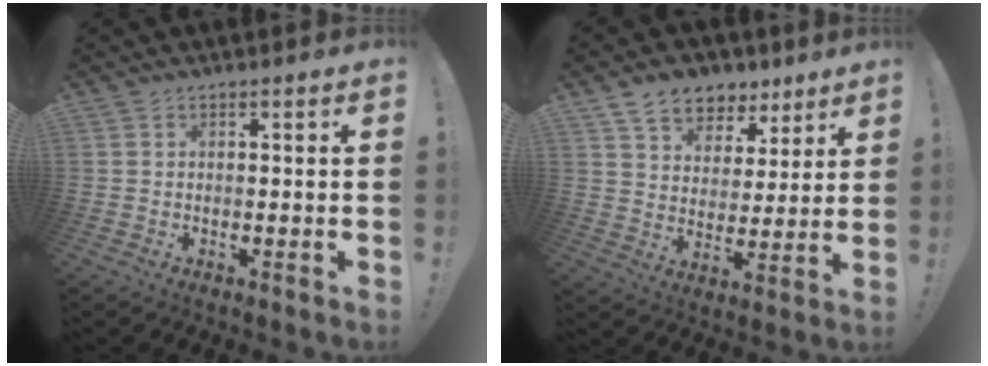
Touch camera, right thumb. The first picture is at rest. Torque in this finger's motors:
{"motor_torque": [0.77, 2.00, 0.64, 0.50, 0.00]}